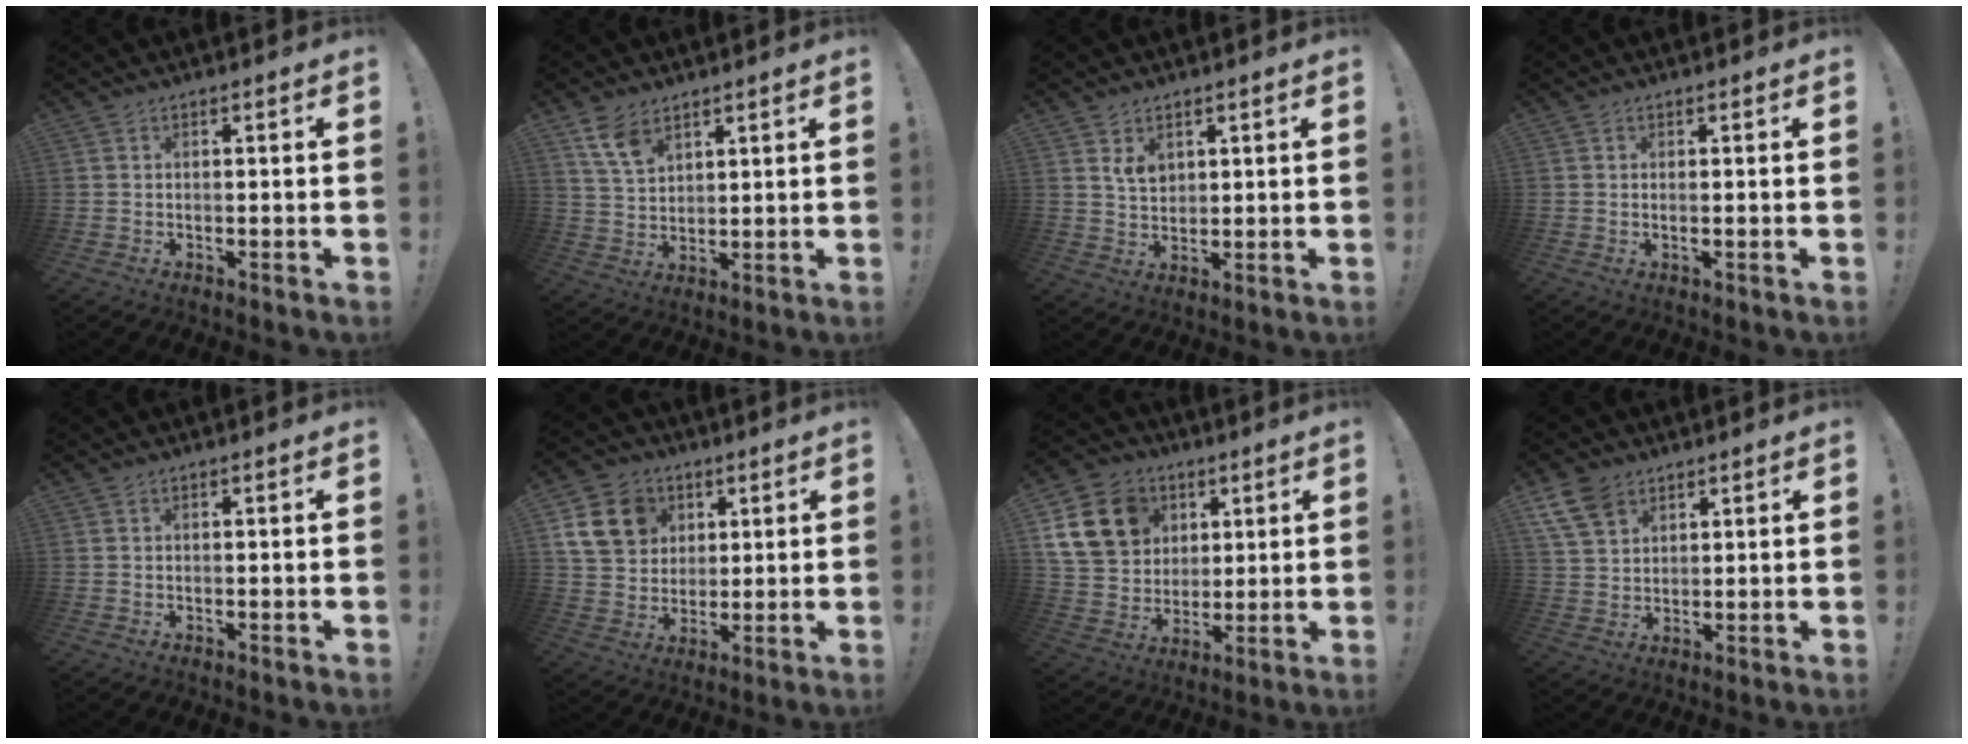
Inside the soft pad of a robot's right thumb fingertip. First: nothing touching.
{"total": 8.1, "force": [5.5, 4.4, 4.1], "torque": [-0.071, -0.027, 0.106]}
{"total": 4.6, "force": [2.3, 3.3, 2.2], "torque": [-0.022, -0.013, 0.040]}
{"total": 1.0, "force": [0.2, 0.0, 0.9], "torque": [-0.014, -0.003, 0.002]}
{"total": 0.0}
{"total": 14.7, "force": [5.7, 12.0, 6.4], "torque": [-0.101, -0.014, 0.121]}
{"total": 18.4, "force": [6.7, 14.7, 8.6], "torque": [-0.140, -0.015, 0.148]}
{"total": 9.1, "force": [5.7, 5.7, 4.2], "torque": [-0.084, -0.025, 0.113]}